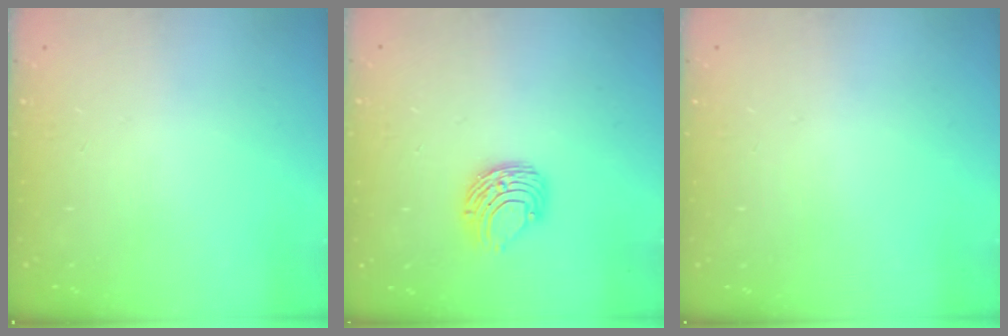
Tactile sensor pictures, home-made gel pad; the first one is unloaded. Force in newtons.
{"total": 8.0, "press": 7.9, "slide": 0.4}
{"total": 0.0}